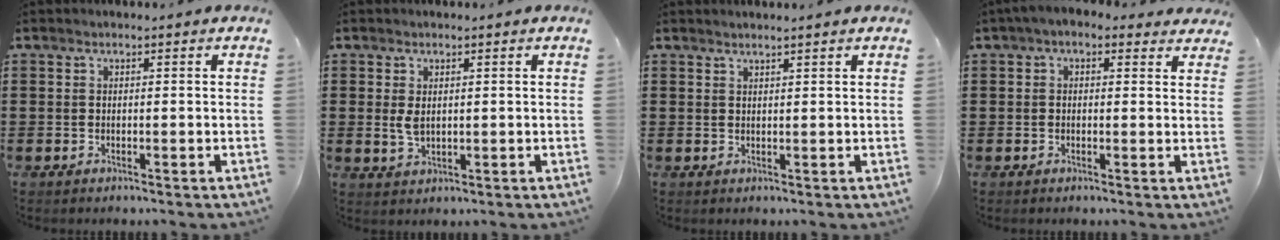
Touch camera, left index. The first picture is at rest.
{"total": 2.6, "force": [0.4, 1.5, 2.1], "torque": [-0.059, -0.001, 0.002]}
{"total": 1.4, "force": [1.3, -0.3, 0.4], "torque": [-0.007, -0.004, 0.026]}
{"total": 2.2, "force": [1.1, 1.3, 1.4], "torque": [-0.032, 0.003, 0.018]}